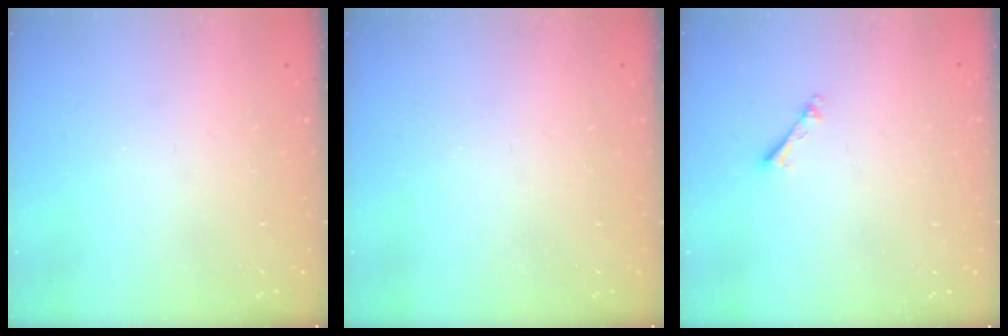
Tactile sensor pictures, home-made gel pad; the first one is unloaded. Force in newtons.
{"total": 0.0}
{"total": 1.3, "press": 1.3, "slide": 0.3}